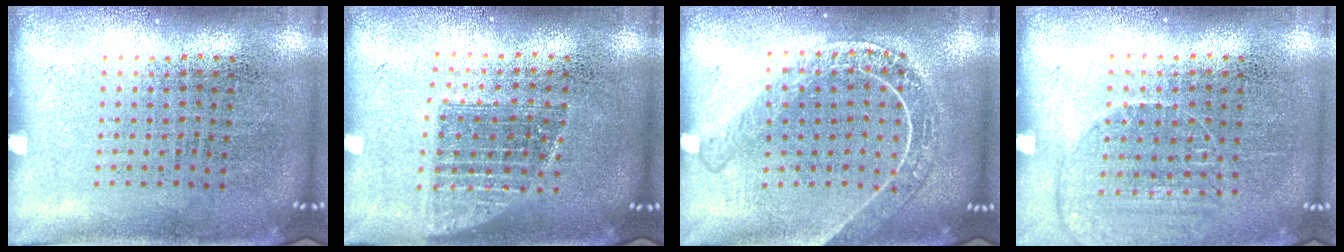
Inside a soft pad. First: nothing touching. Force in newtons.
{"total": 1.2, "press": 1.0, "slide": 0.7}
{"total": 1.8, "press": 1.6, "slide": 0.8}
{"total": 1.4, "press": 1.3, "slide": 0.3}